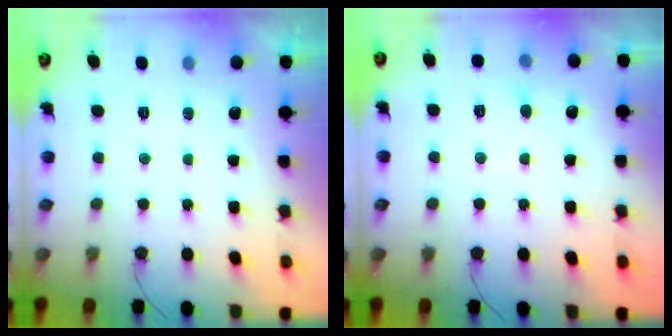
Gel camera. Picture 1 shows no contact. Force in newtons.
{"total": 3.9, "press": 3.8, "slide": 0.4}